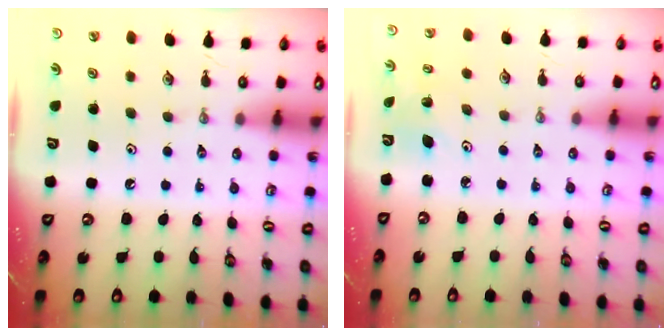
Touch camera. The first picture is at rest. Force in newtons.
{"total": 3.3, "press": 2.3, "slide": 2.4}